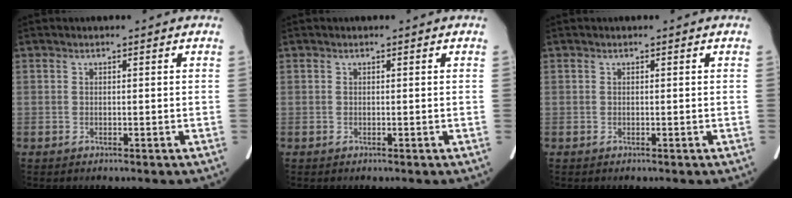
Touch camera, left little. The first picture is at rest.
{"total": 0.0}
{"total": 0.0}